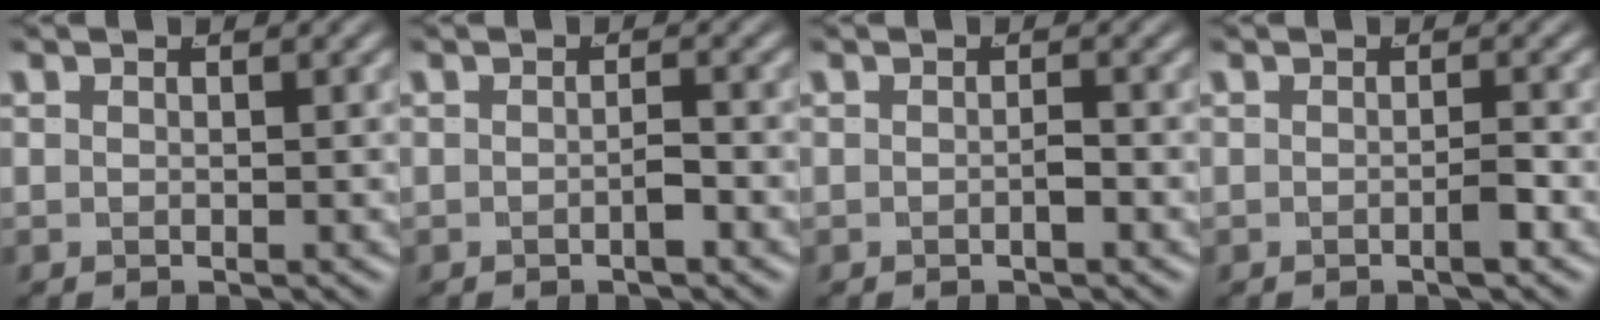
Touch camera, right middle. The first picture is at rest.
{"total": 1.1, "force": [-0.6, 0.0, 0.8], "torque": [-0.010, 0.001, -0.013]}
{"total": 0.7, "force": [-0.5, -0.1, 0.4], "torque": [-0.006, 0.000, -0.009]}
{"total": 1.1, "force": [-0.6, -0.1, 0.9], "torque": [-0.010, 0.002, -0.014]}